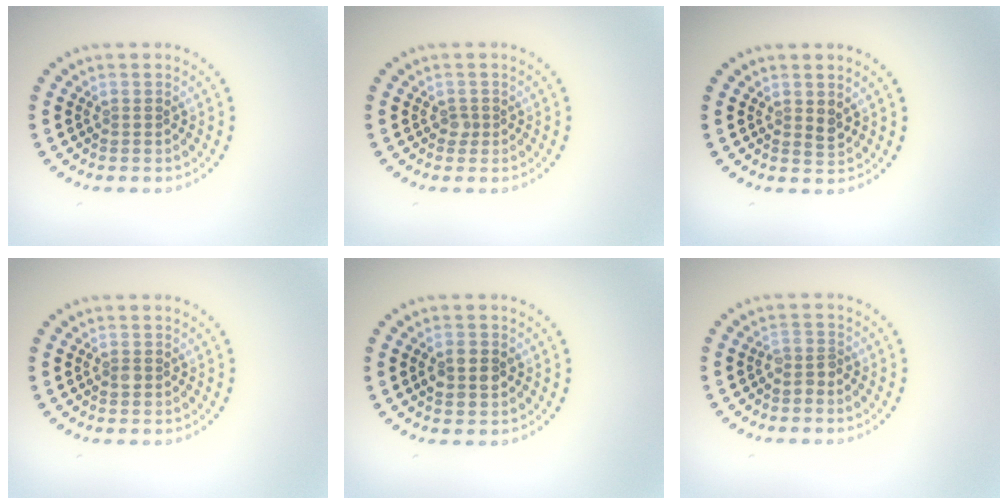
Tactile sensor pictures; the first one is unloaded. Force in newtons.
{"total": 0.7, "press": 0.6, "slide": 0.5}
{"total": 1.0, "press": 0.9, "slide": 0.3}
{"total": 0.8, "press": 0.8, "slide": 0.1}
{"total": 2.8, "press": 2.8, "slide": 0.1}
{"total": 1.3, "press": 1.0, "slide": 0.8}